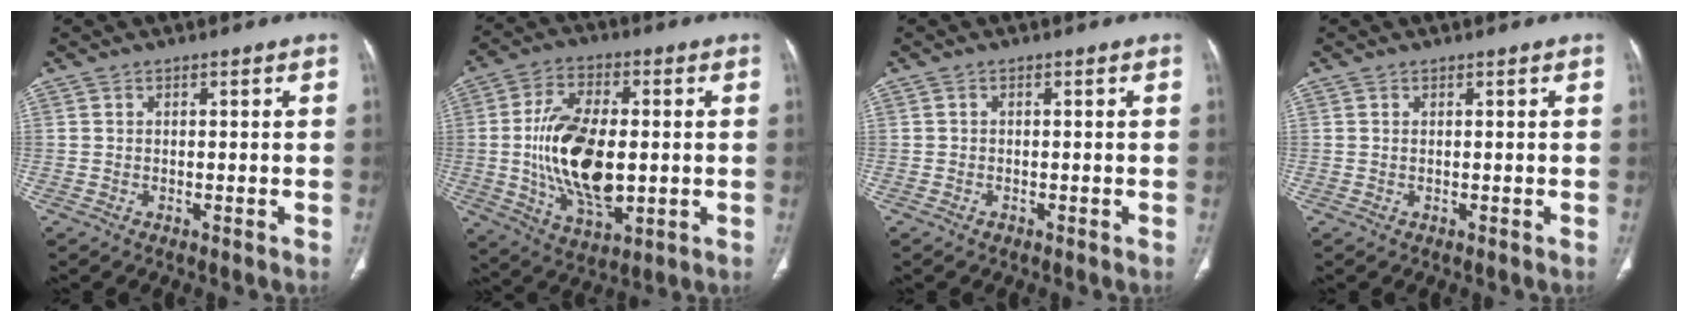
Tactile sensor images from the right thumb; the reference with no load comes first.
{"total": 17.9, "force": [-0.6, 9.3, 15.2], "torque": [-0.276, -0.007, -0.003]}
{"total": 0.7, "force": [-0.4, 0.5, 0.2], "torque": [-0.001, 0.002, -0.008]}
{"total": 0.0}